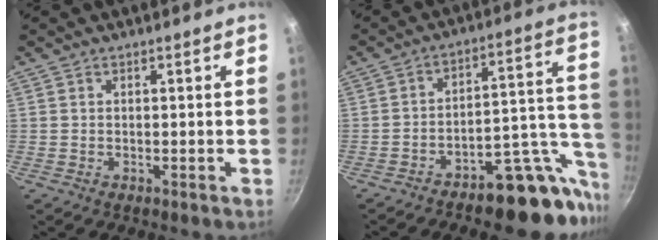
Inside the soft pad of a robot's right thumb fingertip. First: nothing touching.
{"total": 17.6, "force": [-11.4, 5.9, 11.9], "torque": [-0.070, 0.117, -0.162]}